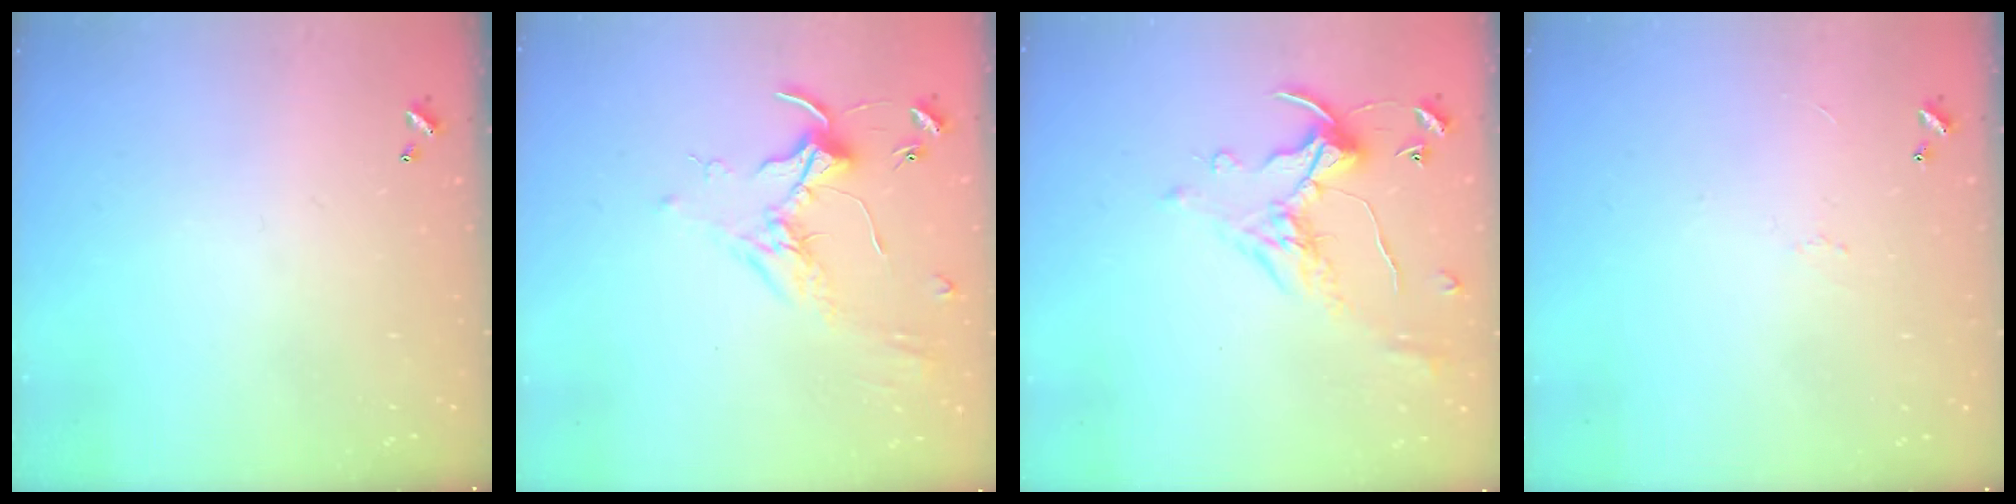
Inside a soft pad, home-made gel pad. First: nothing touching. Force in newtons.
{"total": 1.7, "press": 1.6, "slide": 0.4}
{"total": 1.1, "press": 0.6, "slide": 0.9}
{"total": 2.3, "press": 2.2, "slide": 0.6}